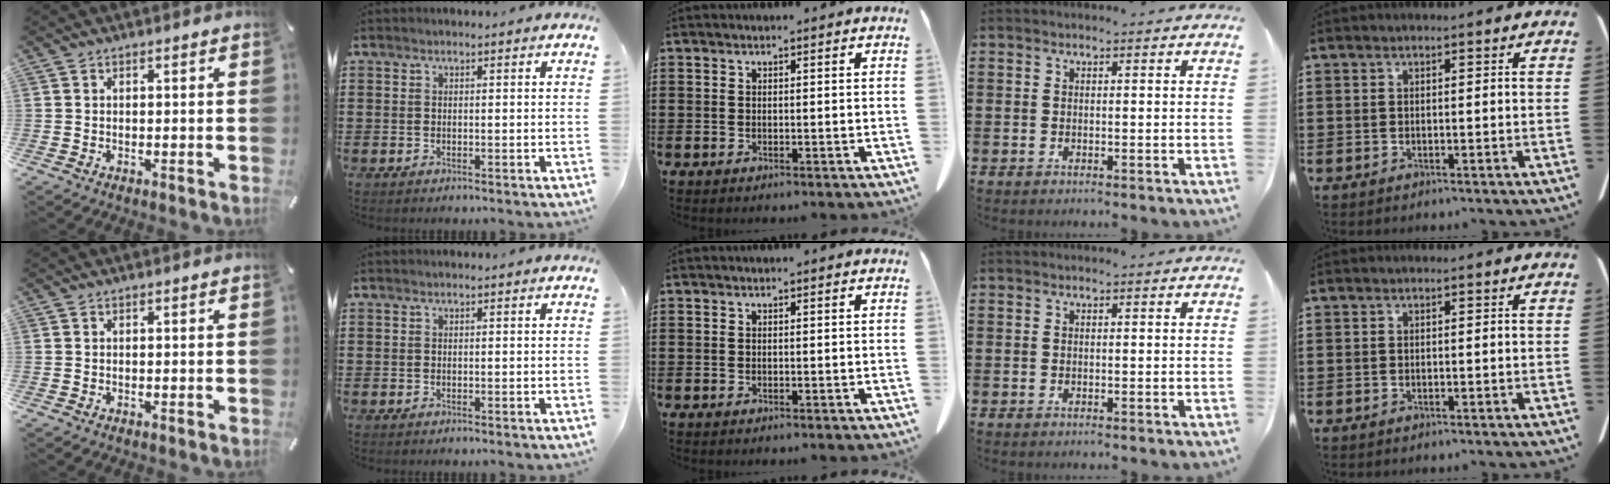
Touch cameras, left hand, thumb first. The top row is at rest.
{}